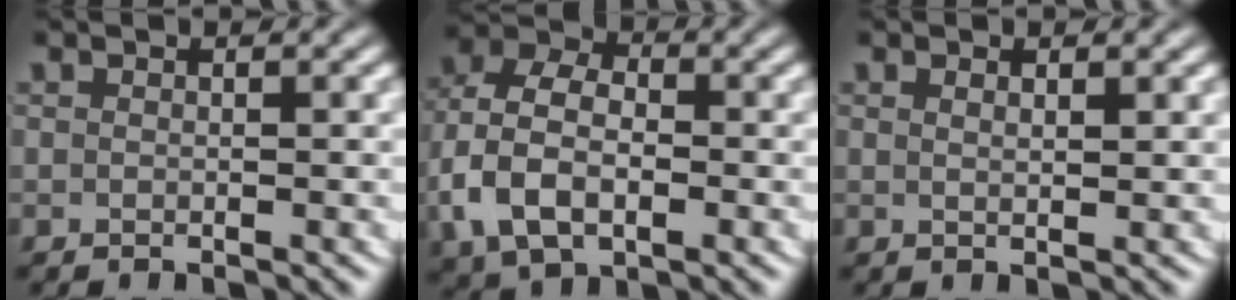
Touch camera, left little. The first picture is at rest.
{"total": 8.0, "force": [-0.6, 6.1, 5.1], "torque": [-0.114, -0.017, -0.006]}
{"total": 0.9, "force": [0.5, -0.3, 0.6], "torque": [-0.009, -0.007, 0.013]}